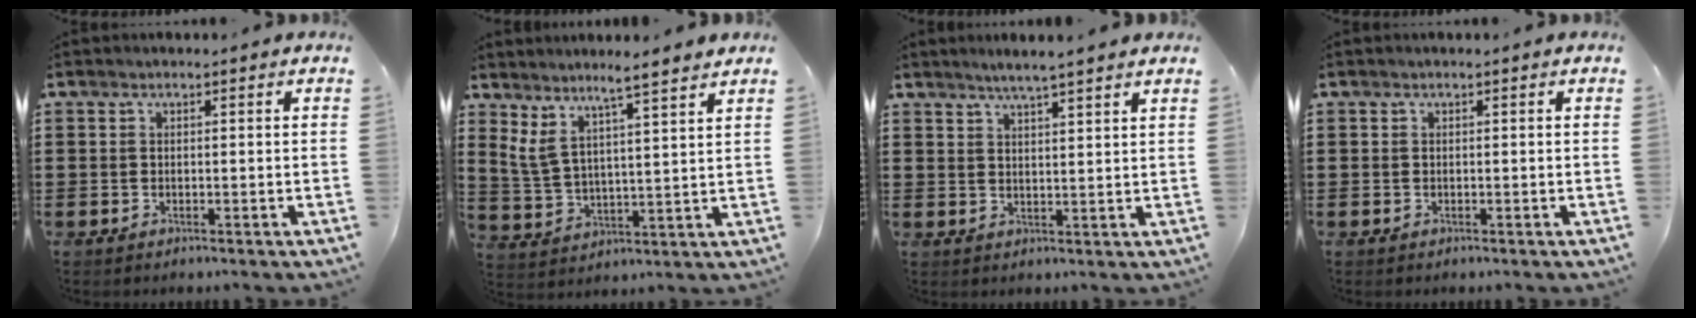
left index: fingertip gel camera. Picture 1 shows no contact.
{"total": 5.4, "force": [4.6, 0.0, 2.9], "torque": [-0.076, -0.032, 0.075]}
{"total": 3.2, "force": [3.0, -0.6, 1.0], "torque": [-0.028, -0.008, 0.052]}
{"total": 0.0}